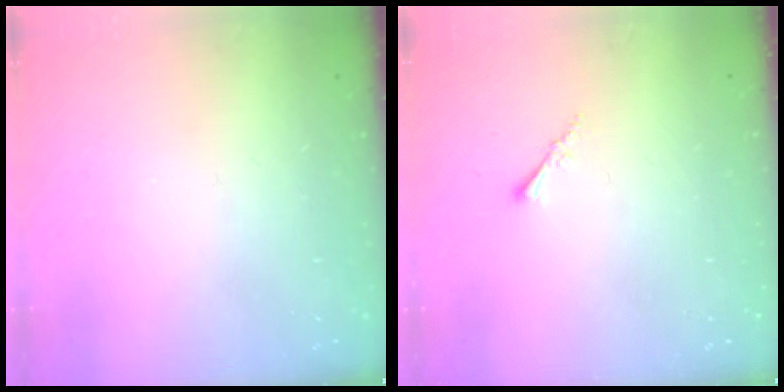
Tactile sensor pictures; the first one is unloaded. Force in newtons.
{"total": 1.5, "press": 1.5, "slide": 0.4}